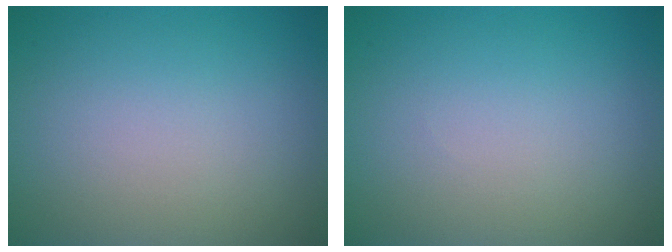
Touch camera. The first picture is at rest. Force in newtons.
{"total": 0.0}